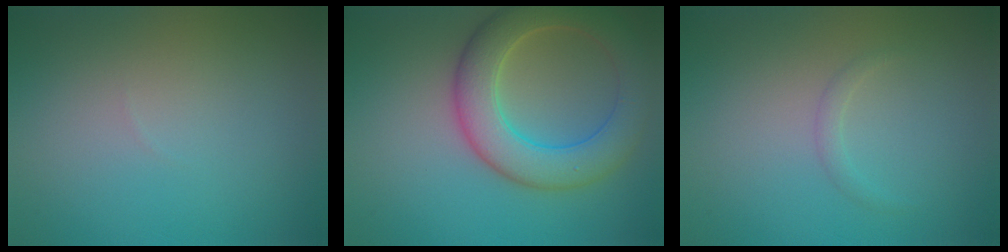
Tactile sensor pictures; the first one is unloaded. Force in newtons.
{"total": 7.3, "press": 7.3, "slide": 0.4}
{"total": 0.8, "press": 0.8, "slide": 0.0}